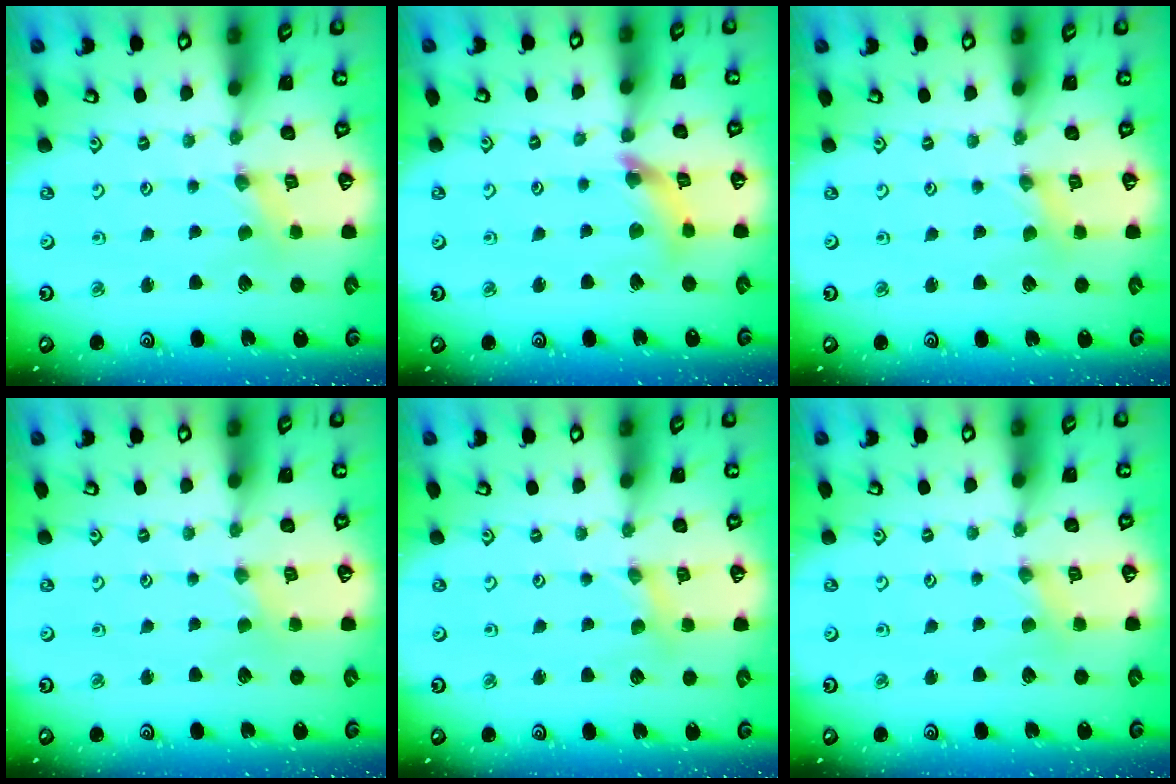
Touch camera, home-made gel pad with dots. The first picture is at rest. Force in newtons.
{"total": 7.6, "press": 7.6, "slide": 0.8}
{"total": 0.0}
{"total": 0.0}
{"total": 1.2, "press": 1.2, "slide": 0.2}
{"total": 1.4, "press": 1.3, "slide": 0.2}